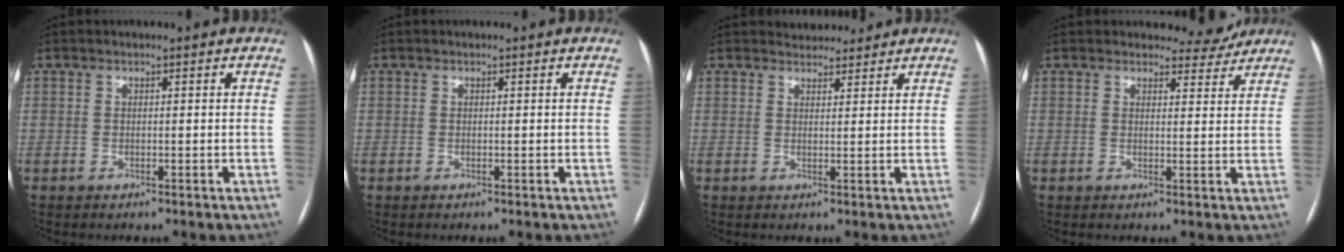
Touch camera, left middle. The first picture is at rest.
{"total": 0.0}
{"total": 4.0, "force": [3.7, 1.3, 0.4], "torque": [-0.004, 0.012, 0.051]}
{"total": 3.6, "force": [3.5, 1.1, -0.3], "torque": [0.004, -0.011, 0.035]}